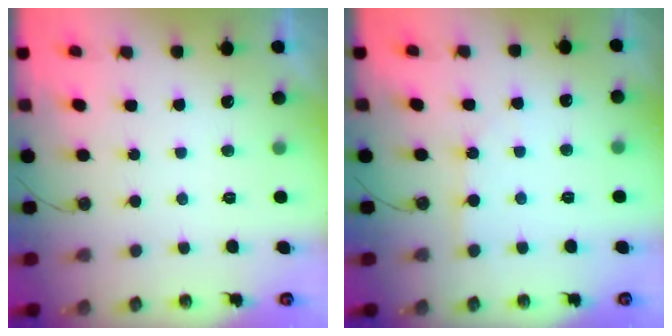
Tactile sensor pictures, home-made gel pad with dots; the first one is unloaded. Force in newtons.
{"total": 4.2, "press": 4.2, "slide": 0.5}